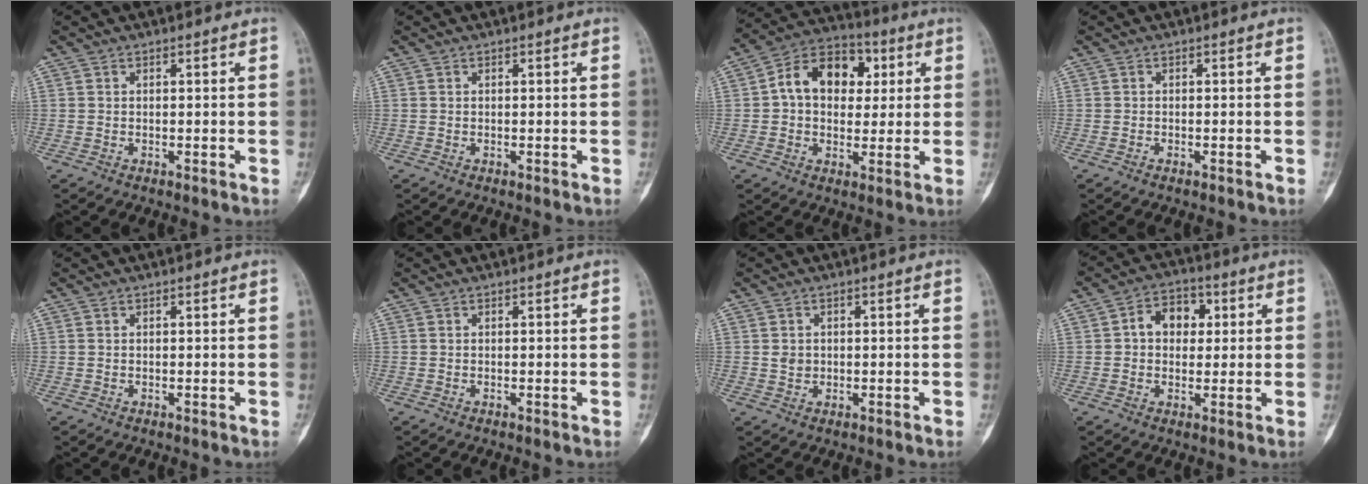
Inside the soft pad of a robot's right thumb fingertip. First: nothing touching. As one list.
[{"total": 0.0}, {"total": 13.6, "force": [2.7, 9.8, 9.0], "torque": [-0.105, 0.018, 0.034]}, {"total": 0.6, "force": [-0.5, 0.2, 0.4], "torque": [-0.011, 0.002, -0.006]}, {"total": 0.0}, {"total": 0.0}, {"total": 1.7, "force": [0.1, 1.5, 0.9], "torque": [-0.009, 0.002, 0.004]}, {"total": 7.6, "force": [1.4, 5.7, 4.8], "torque": [-0.043, 0.012, 0.015]}]